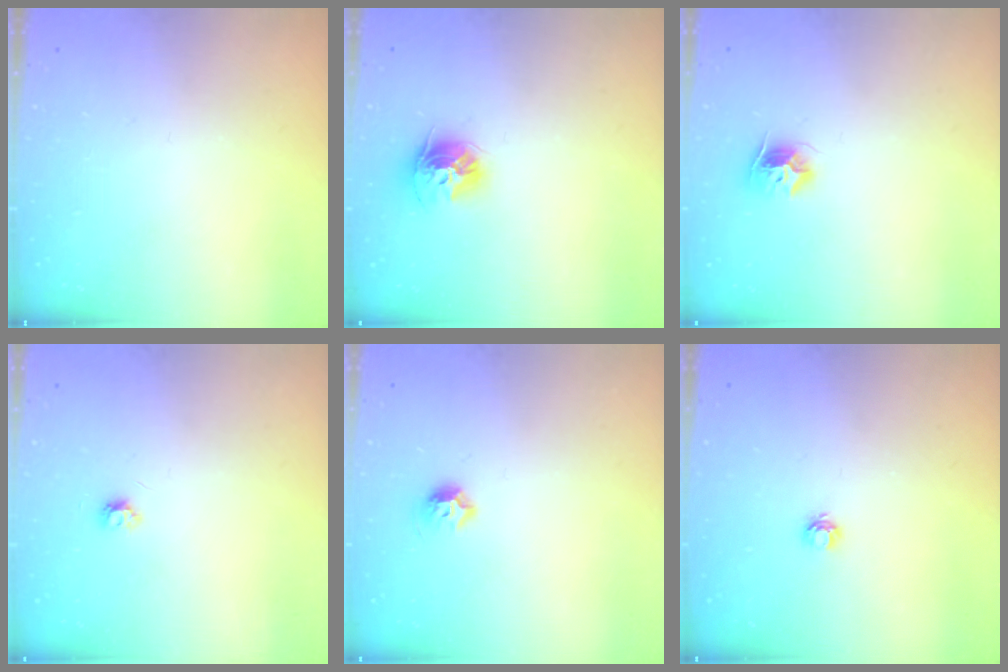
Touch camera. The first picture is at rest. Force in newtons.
{"total": 10.6, "press": 10.6, "slide": 1.0}
{"total": 8.7, "press": 8.6, "slide": 0.4}
{"total": 3.7, "press": 3.7, "slide": 0.4}
{"total": 5.7, "press": 5.6, "slide": 1.0}
{"total": 3.9, "press": 3.9, "slide": 0.5}